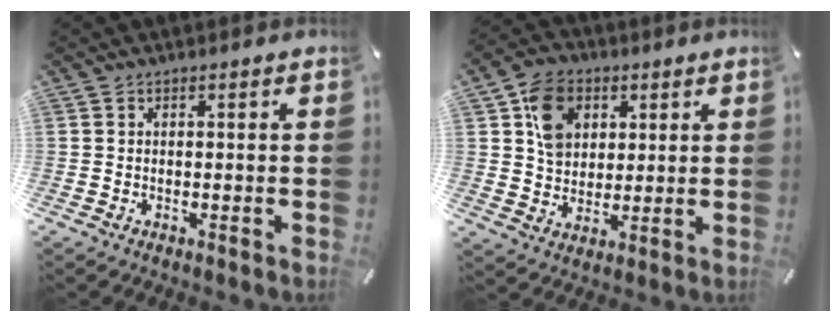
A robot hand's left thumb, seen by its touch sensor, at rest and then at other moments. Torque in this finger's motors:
{"motor_torque": [1.11, 1.58, 0.84, -0.87, 0.29]}